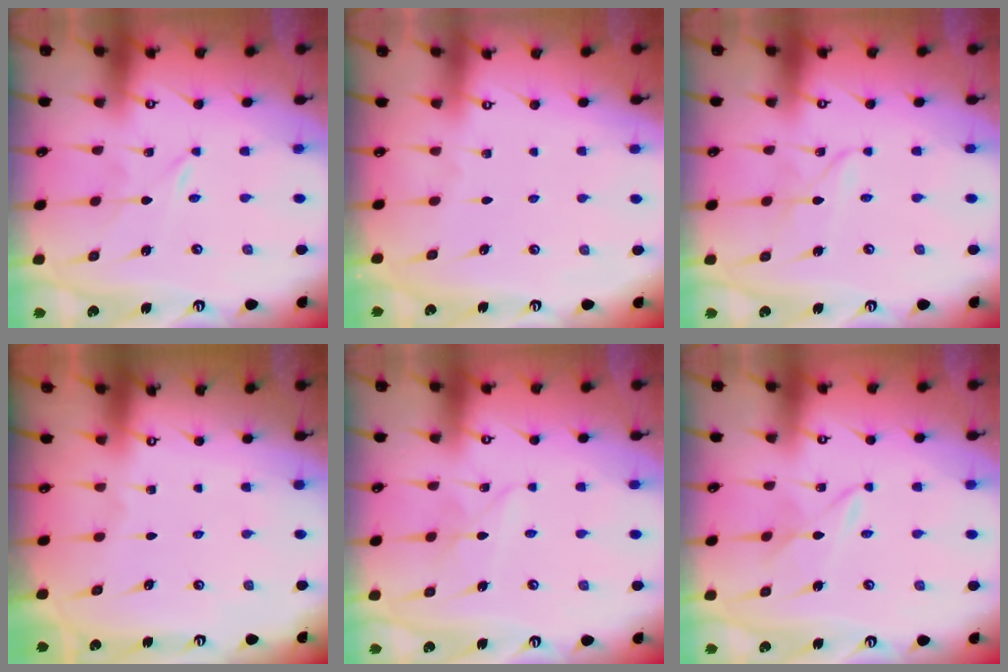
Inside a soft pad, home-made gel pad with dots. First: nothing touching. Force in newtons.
{"total": 0.0}
{"total": 2.8, "press": 2.8, "slide": 0.3}
{"total": 0.0}
{"total": 3.8, "press": 3.8, "slide": 0.3}
{"total": 2.7, "press": 2.7, "slide": 0.4}